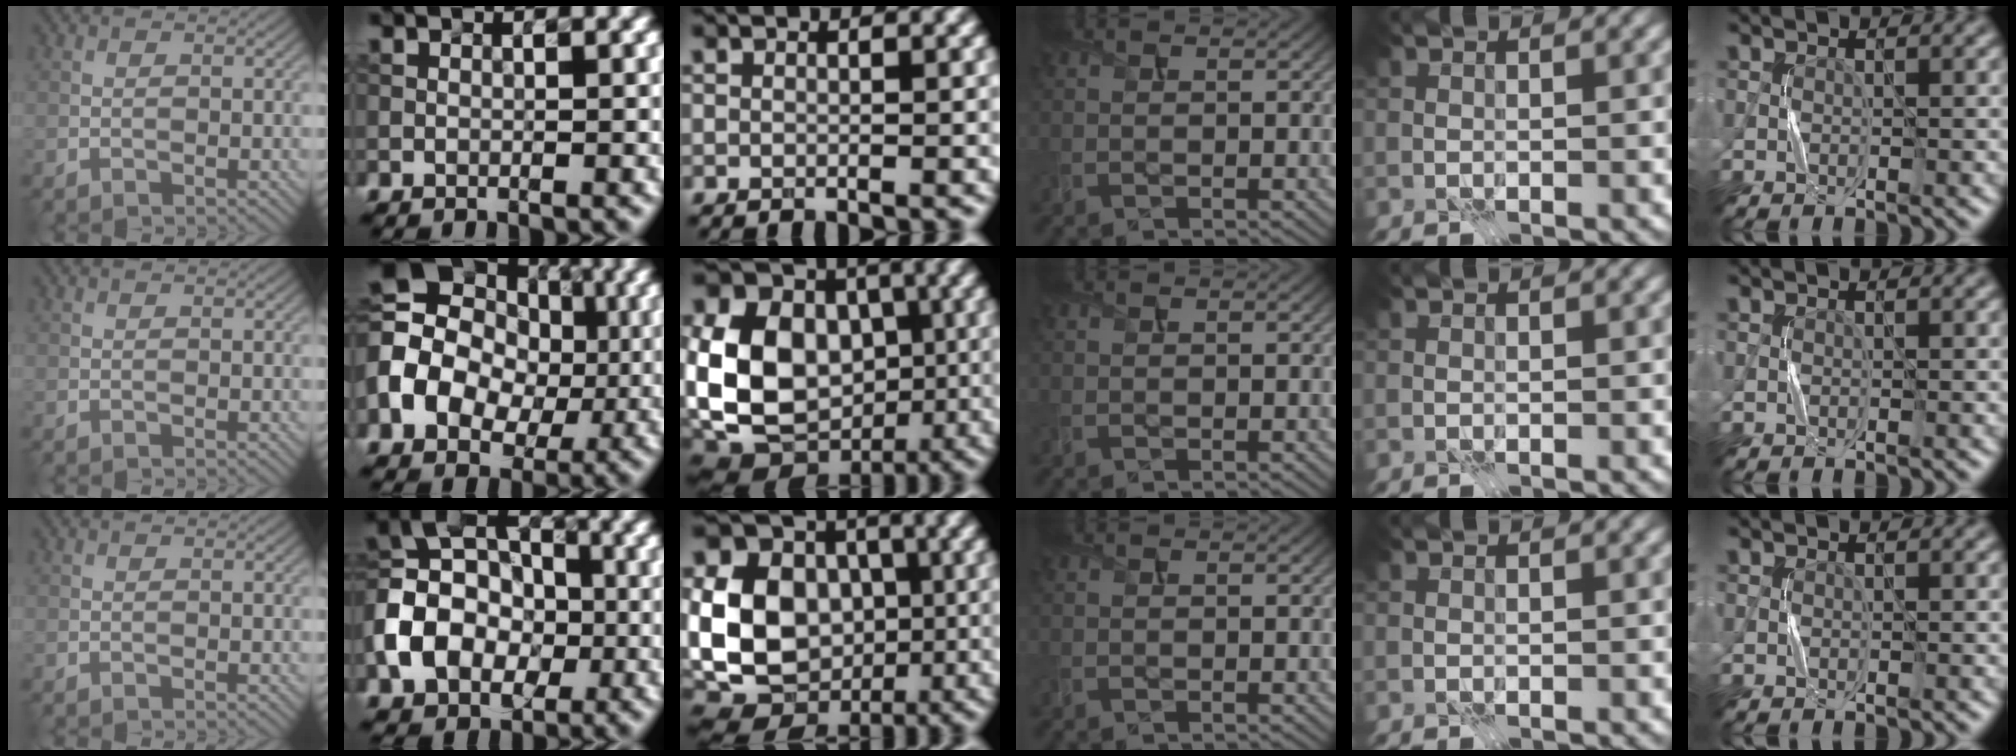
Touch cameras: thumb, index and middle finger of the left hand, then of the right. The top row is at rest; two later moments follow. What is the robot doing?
{"motion": "press", "object": "gel pad"}